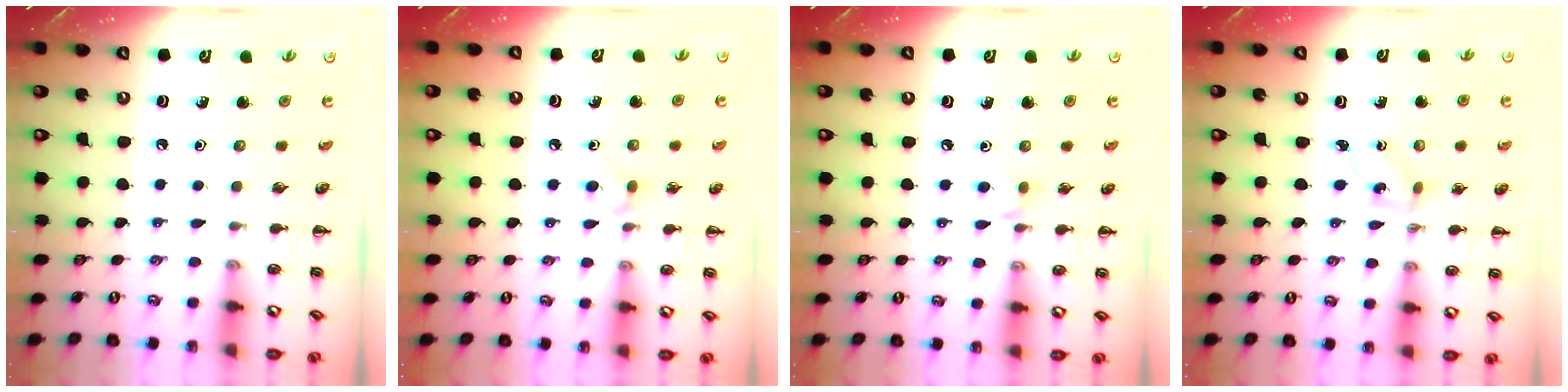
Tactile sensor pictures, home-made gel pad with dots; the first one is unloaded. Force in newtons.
{"total": 4.5, "press": 4.2, "slide": 1.6}
{"total": 3.6, "press": 3.4, "slide": 1.3}
{"total": 1.4, "press": 1.2, "slide": 0.6}